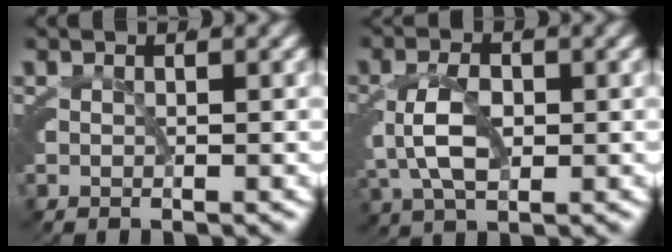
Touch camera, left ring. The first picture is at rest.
{"total": 4.9, "force": [-0.8, 3.3, 3.5], "torque": [-0.101, -0.013, -0.009]}